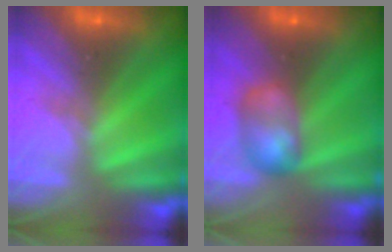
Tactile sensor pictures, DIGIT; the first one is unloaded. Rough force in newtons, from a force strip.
{"total": 7.0}